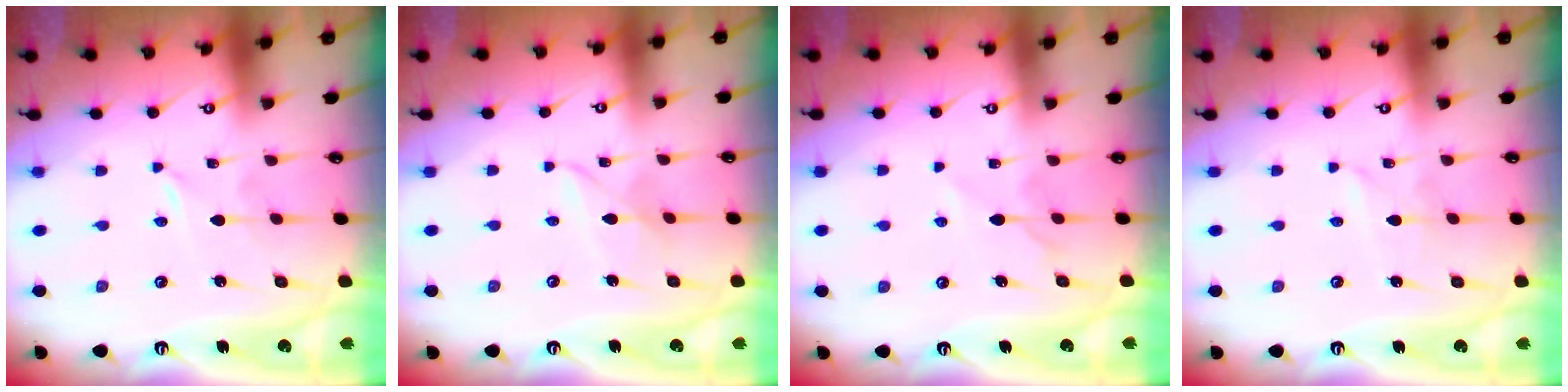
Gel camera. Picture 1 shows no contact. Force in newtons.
{"total": 4.2, "press": 4.2, "slide": 0.4}
{"total": 5.3, "press": 5.2, "slide": 0.7}
{"total": 2.4, "press": 2.4, "slide": 0.4}